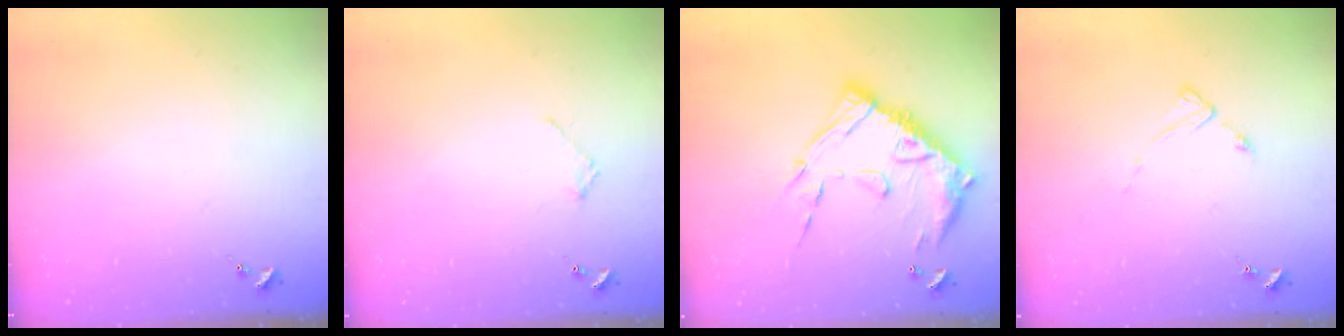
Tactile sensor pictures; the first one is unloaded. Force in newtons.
{"total": 1.8, "press": 1.8, "slide": 0.2}
{"total": 19.1, "press": 19.0, "slide": 1.7}
{"total": 2.9, "press": 2.8, "slide": 0.4}